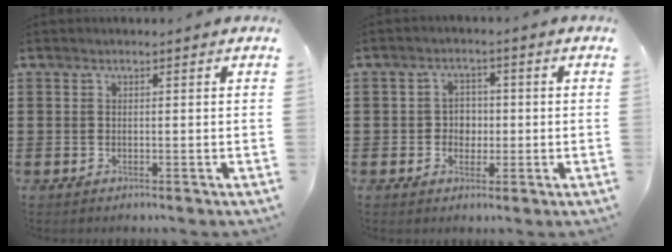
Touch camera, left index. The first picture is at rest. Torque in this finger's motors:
{"motor_torque": [-0.11, 0.50, 0.03, 0.01]}